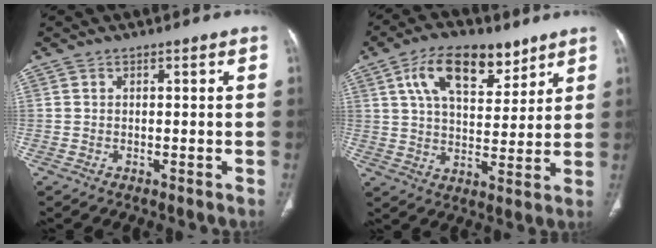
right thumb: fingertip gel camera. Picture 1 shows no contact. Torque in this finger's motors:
{"motor_torque": [-1.37, 1.78, 0.96, 0.42, 0.28]}